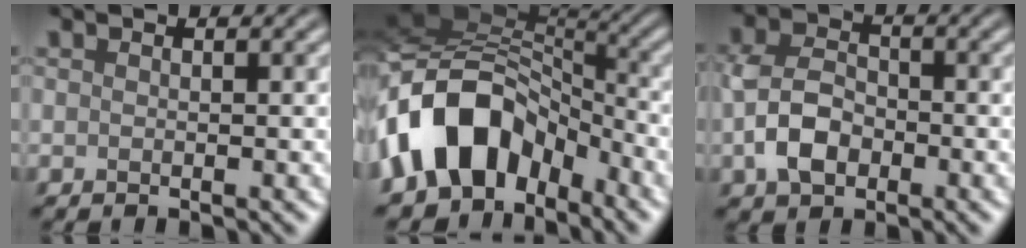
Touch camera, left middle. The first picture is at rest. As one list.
[{"total": 11.8, "force": [-4.2, 8.0, 7.5], "torque": [-0.139, 0.023, -0.089]}, {"total": 4.7, "force": [-1.3, 3.4, 3.0], "torque": [-0.067, 0.003, -0.027]}]